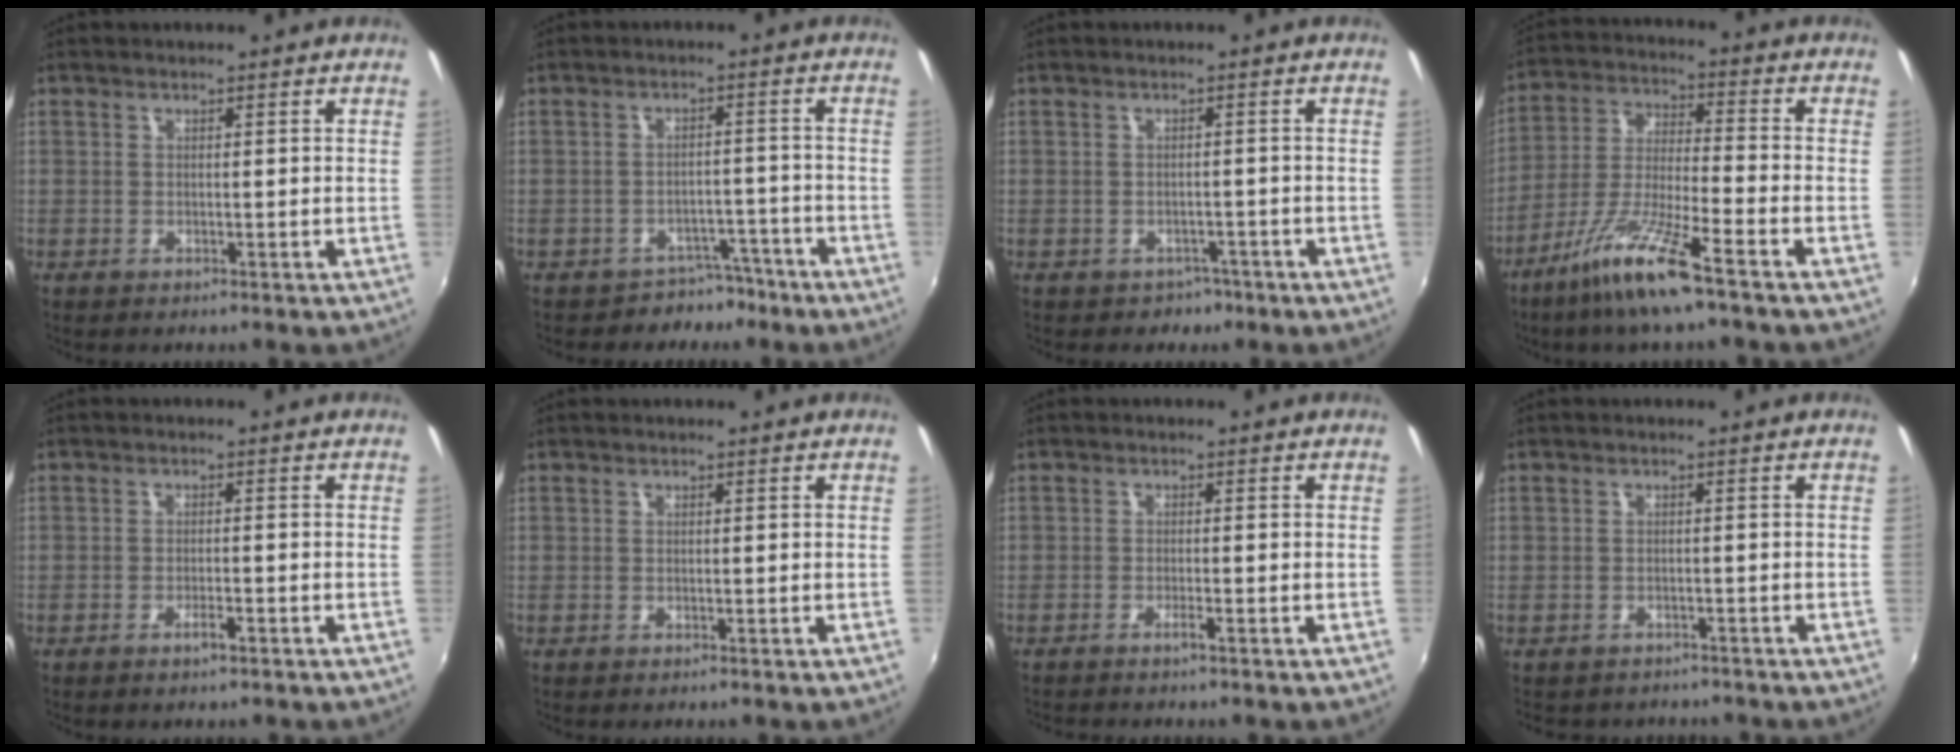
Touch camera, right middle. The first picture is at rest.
{"total": 5.1, "force": [-4.0, 3.3, 0.2], "torque": [0.000, 0.027, -0.054]}
{"total": 3.2, "force": [-2.0, 2.5, 0.3], "torque": [-0.015, 0.000, -0.025]}
{"total": 11.9, "force": [-7.8, 0.3, 8.9], "torque": [-0.190, -0.013, -0.146]}
{"total": 1.9, "force": [-1.3, 0.4, 1.3], "torque": [-0.025, 0.000, -0.023]}
{"total": 0.0}
{"total": 1.4, "force": [-1.1, -0.2, 0.7], "torque": [-0.019, 0.003, -0.023]}
{"total": 3.1, "force": [-2.4, 2.0, 0.3], "torque": [-0.011, 0.001, -0.033]}